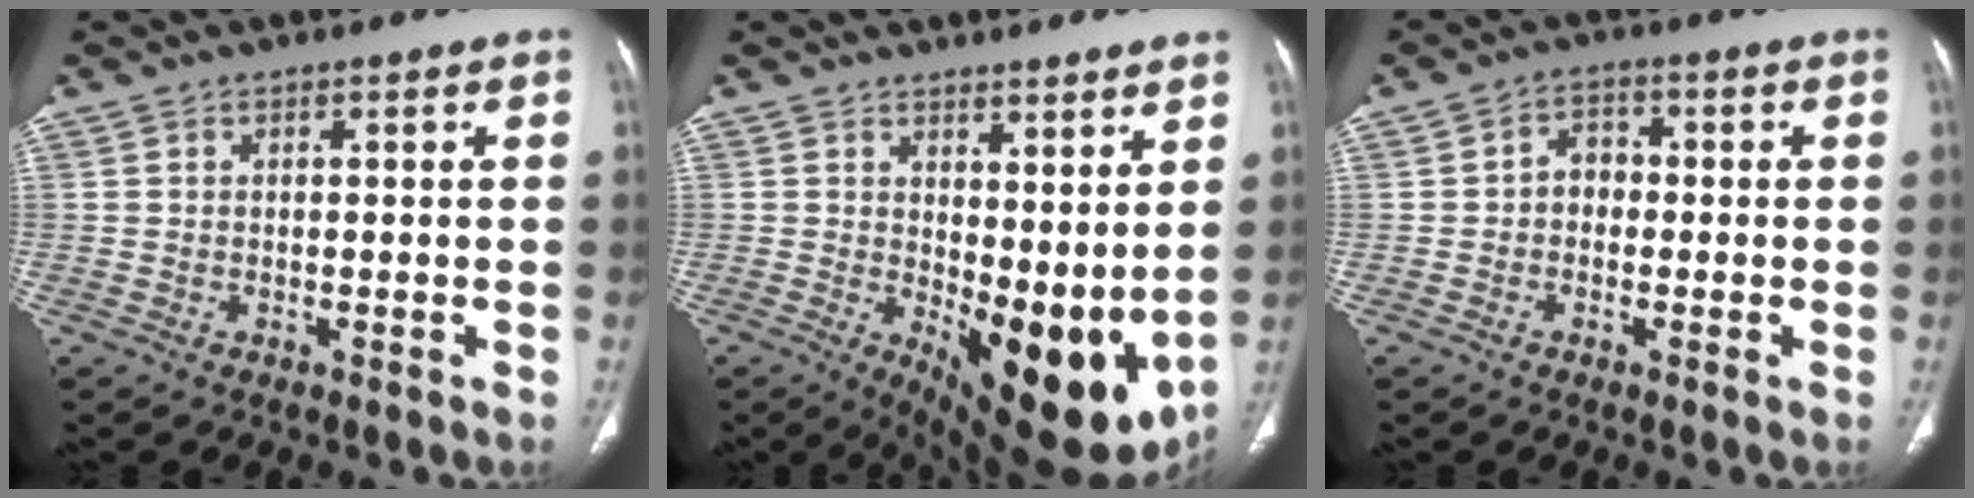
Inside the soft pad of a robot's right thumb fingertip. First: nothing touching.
{"total": 15.8, "force": [1.7, 7.1, 14.0], "torque": [-0.186, -0.045, 0.047]}
{"total": 3.6, "force": [-0.5, 3.0, 1.9], "torque": [-0.006, 0.017, -0.019]}